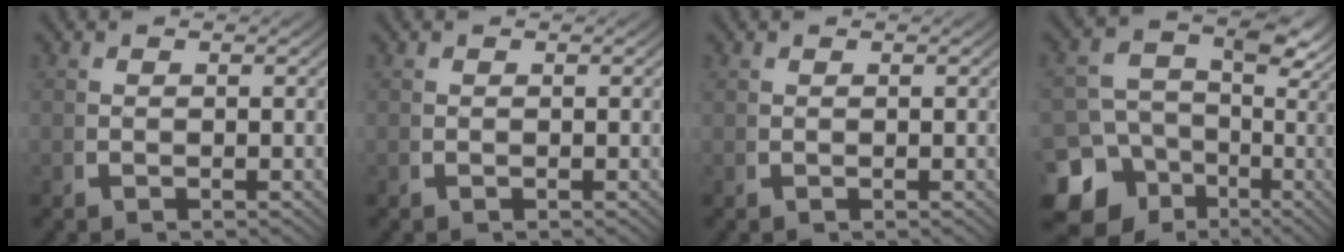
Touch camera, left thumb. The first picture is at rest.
{"total": 0.0}
{"total": 0.0}
{"total": 16.3, "force": [-4.4, 13.4, 8.2], "torque": [-0.152, -0.066, -0.059]}